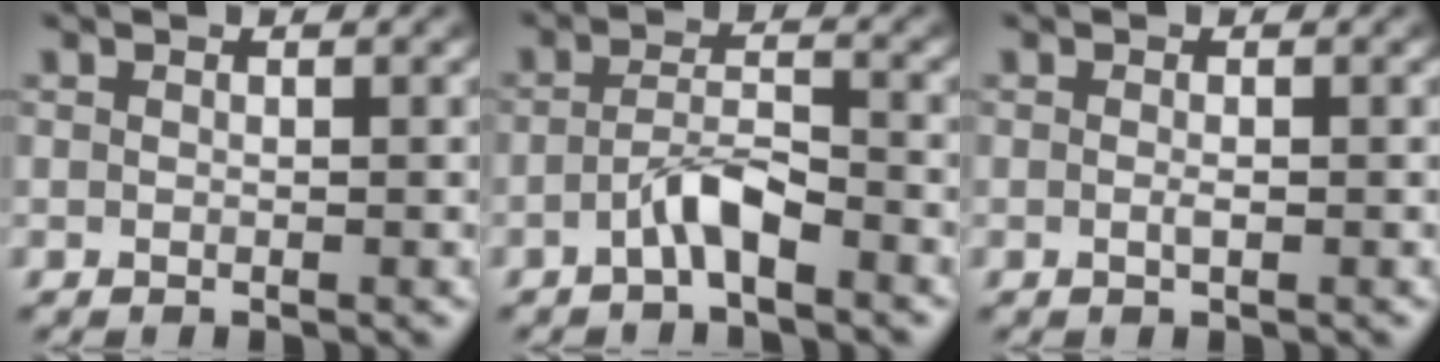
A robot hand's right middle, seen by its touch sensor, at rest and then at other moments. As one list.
[{"total": 2.8, "force": [-1.7, 0.7, 2.2], "torque": [-0.044, 0.009, -0.036]}, {"total": 0.6, "force": [-0.1, 0.1, 0.6], "torque": [-0.013, -0.002, -0.002]}]